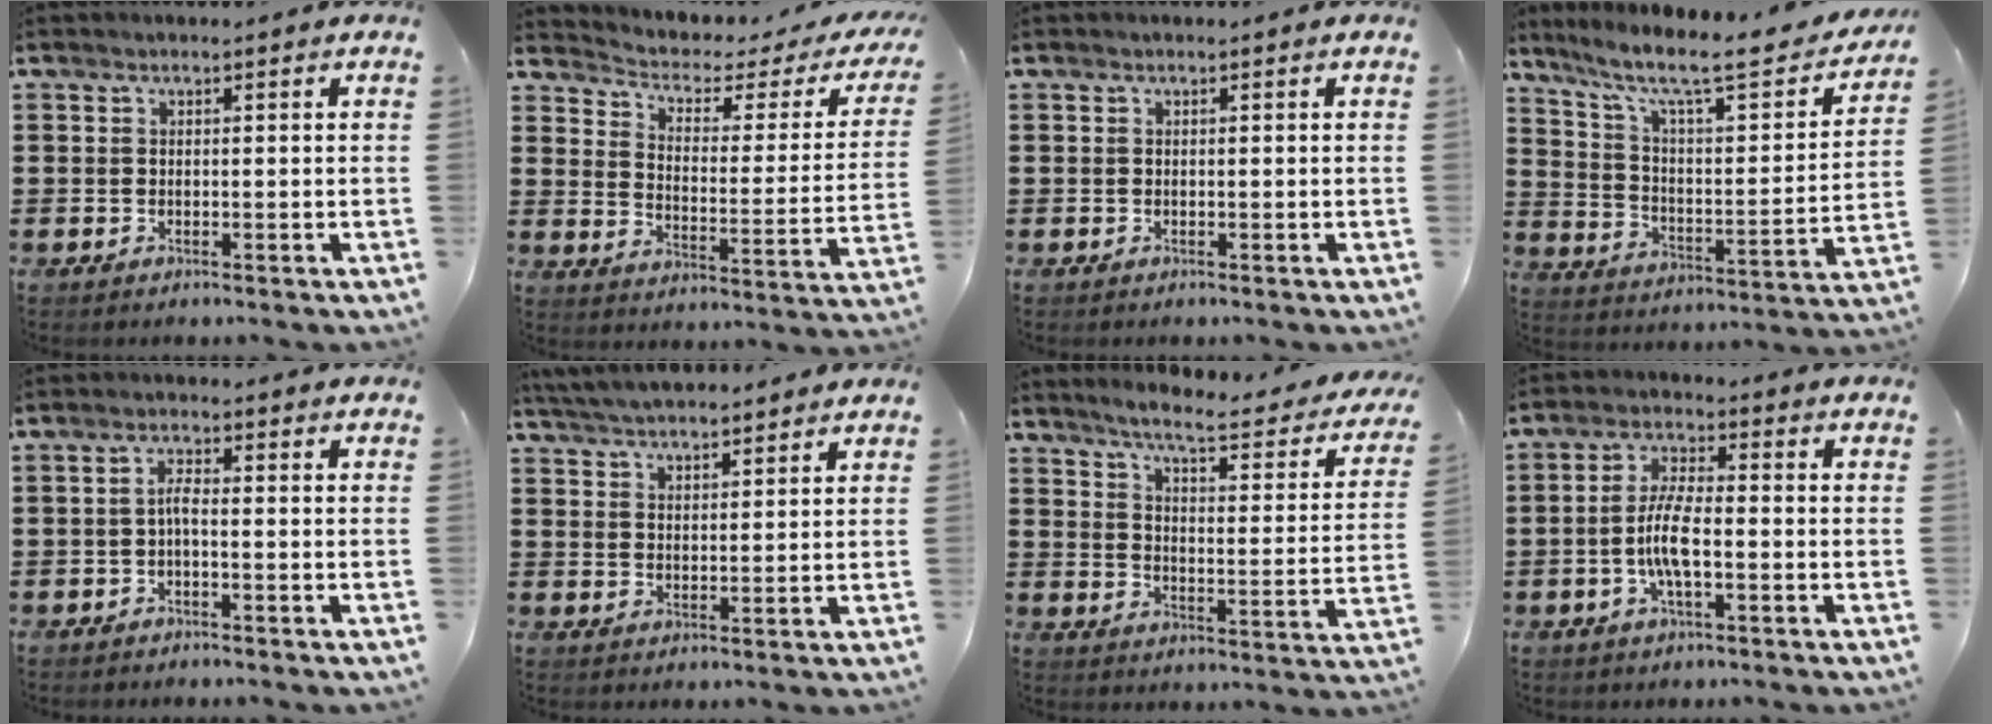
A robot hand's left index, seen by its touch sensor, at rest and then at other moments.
{"total": 2.2, "force": [1.4, 1.2, 1.3], "torque": [-0.041, -0.020, 0.012]}
{"total": 0.0}
{"total": 9.3, "force": [6.8, 1.4, 6.1], "torque": [-0.128, -0.047, 0.106]}
{"total": 2.1, "force": [-0.7, 0.5, 1.9], "torque": [-0.038, 0.005, -0.014]}
{"total": 4.7, "force": [4.6, 0.3, 0.9], "torque": [-0.031, -0.012, 0.085]}
{"total": 5.9, "force": [5.0, 0.0, 3.3], "torque": [-0.079, -0.038, 0.075]}
{"total": 6.8, "force": [-1.5, 2.3, 6.2], "torque": [-0.142, -0.003, -0.037]}